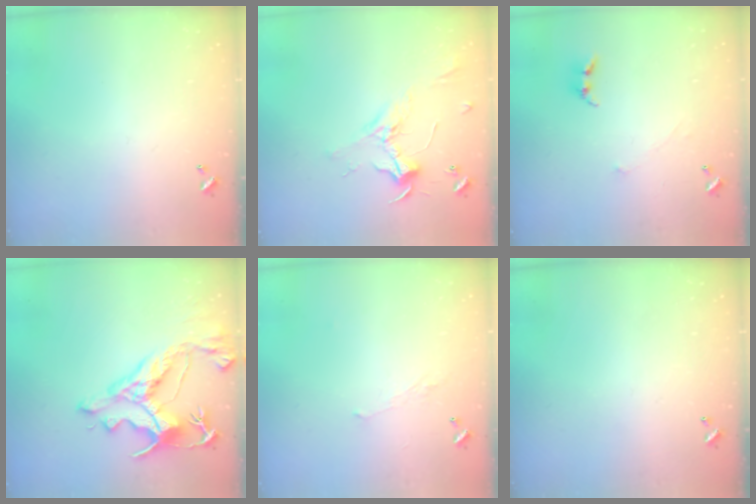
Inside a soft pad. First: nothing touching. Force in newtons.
{"total": 2.3, "press": 2.2, "slide": 0.7}
{"total": 0.7, "press": 0.6, "slide": 0.5}
{"total": 10.7, "press": 10.5, "slide": 2.2}
{"total": 1.7, "press": 1.6, "slide": 0.6}
{"total": 0.0}